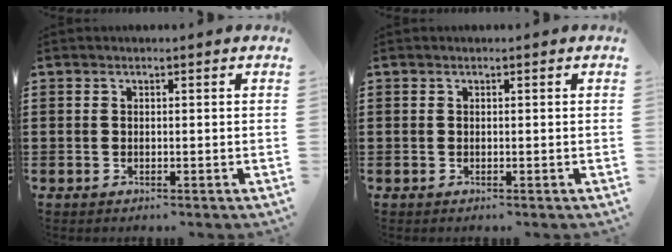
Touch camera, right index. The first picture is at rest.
{"total": 0.0}